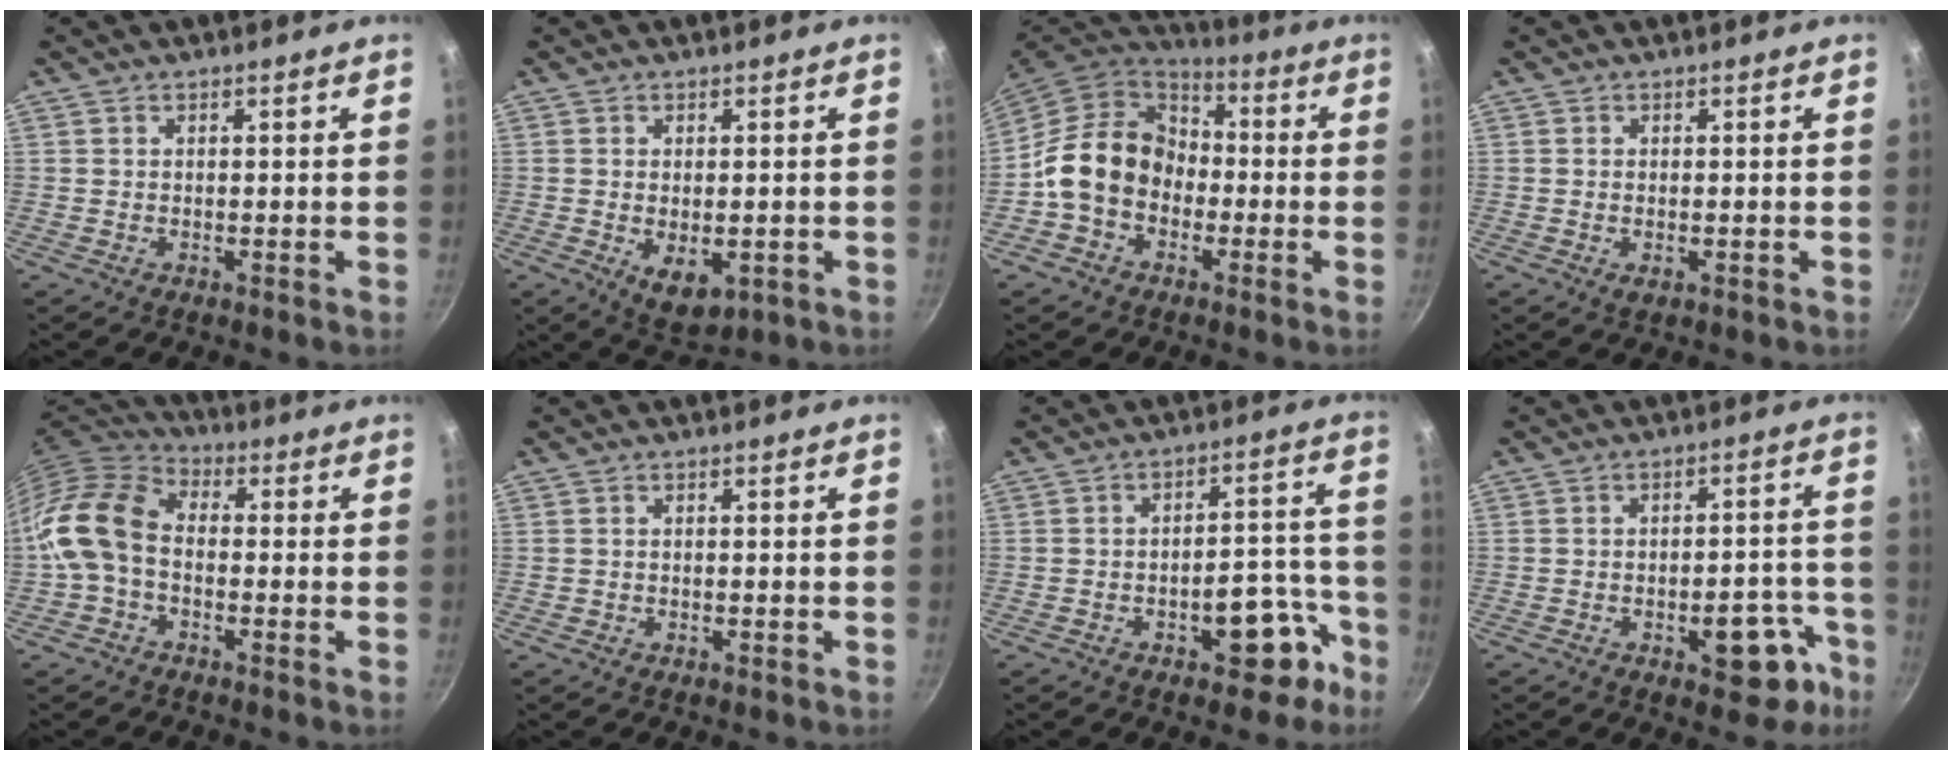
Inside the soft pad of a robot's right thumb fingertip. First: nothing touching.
{"total": 6.6, "force": [-1.4, 3.9, 5.2], "torque": [-0.071, -0.010, -0.007]}
{"total": 14.8, "force": [-2.2, 12.0, 8.4], "torque": [-0.109, 0.043, -0.056]}
{"total": 1.5, "force": [-0.4, 0.8, 1.2], "torque": [-0.021, -0.002, -0.004]}
{"total": 11.7, "force": [-2.0, 8.1, 8.1], "torque": [-0.142, 0.039, -0.062]}
{"total": 0.0}
{"total": 10.7, "force": [-5.5, 5.5, 7.3], "torque": [-0.041, 0.063, -0.063]}
{"total": 10.2, "force": [-5.1, 5.1, 7.2], "torque": [-0.038, 0.045, -0.057]}